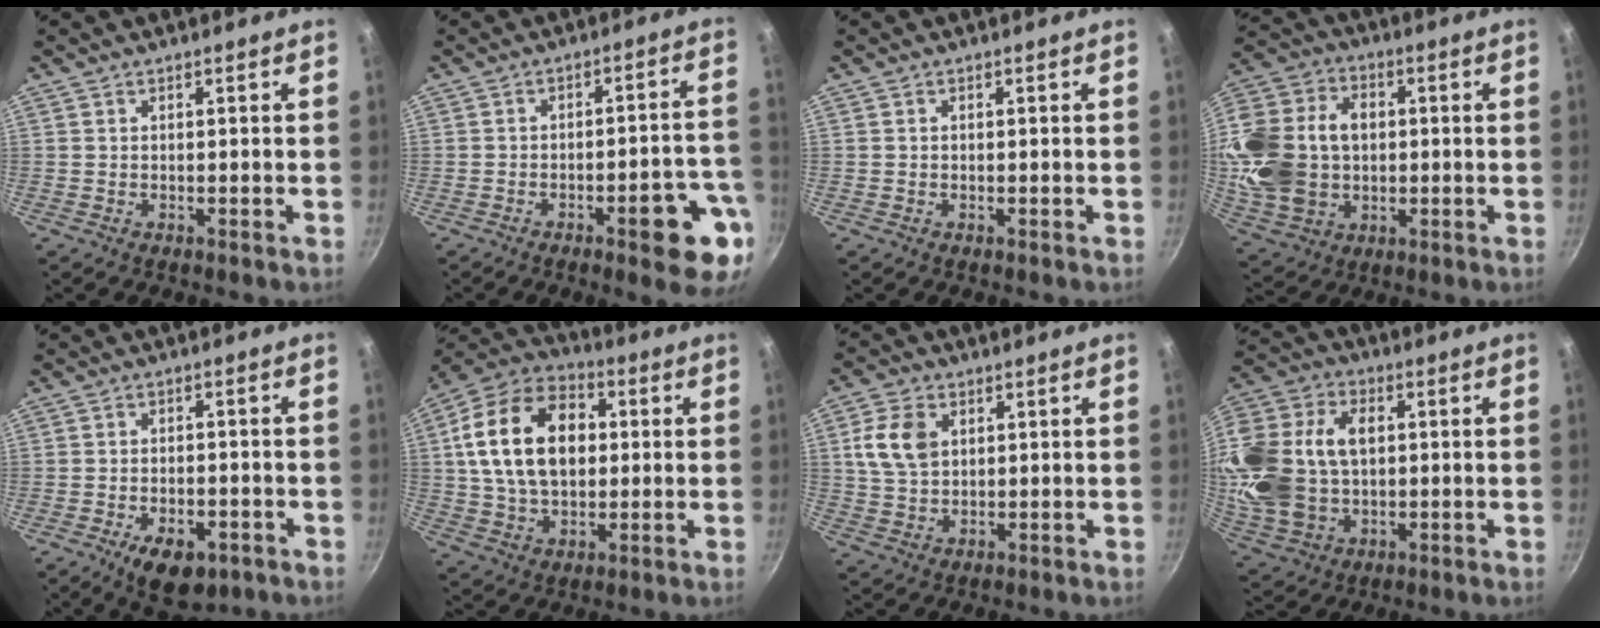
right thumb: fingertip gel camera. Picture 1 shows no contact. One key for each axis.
{"total": 11.9, "fx": -5.2, "fy": 3.4, "fz": 10.1, "tx": -0.097, "ty": 0.035, "tz": -0.062}
{"total": 0.0}
{"total": 20.9, "fx": 0.6, "fy": 15.7, "fz": 13.8, "tx": -0.266, "ty": 0.025, "tz": 0.019}
{"total": 9.2, "fx": -4.5, "fy": 4.9, "fz": 6.4, "tx": -0.080, "ty": 0.015, "tz": -0.057}
{"total": 21.1, "fx": 3.1, "fy": 14.2, "fz": 15.3, "tx": -0.244, "ty": 0.020, "tz": 0.045}
{"total": 8.5, "fx": 2.3, "fy": 6.0, "fz": 5.6, "tx": -0.094, "ty": 0.000, "tz": 0.043}
{"total": 22.7, "fx": 2.2, "fy": 15.9, "fz": 16.1, "tx": -0.323, "ty": 0.023, "tz": 0.047}